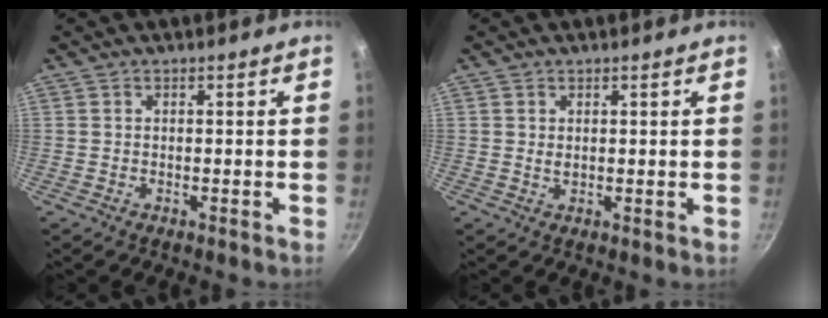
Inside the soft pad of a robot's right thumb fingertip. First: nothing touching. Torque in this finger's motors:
{"motor_torque": [0.19, 0.00, 0.39, -0.20, 0.02]}